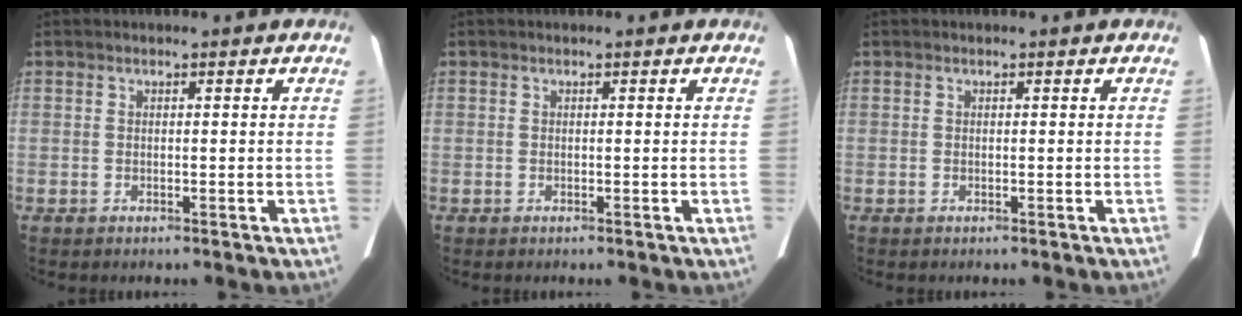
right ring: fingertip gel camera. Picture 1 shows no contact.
{"total": 0.0}
{"total": 0.0}